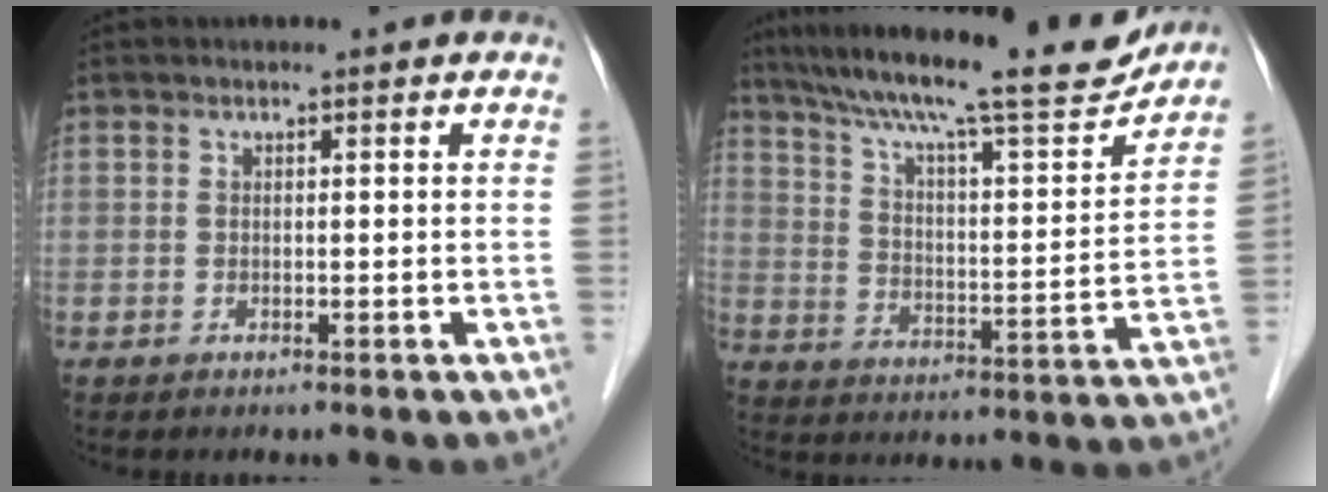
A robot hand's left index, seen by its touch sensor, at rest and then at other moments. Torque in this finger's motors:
{"motor_torque": [1.07, -1.07, 0.30, 0.10]}